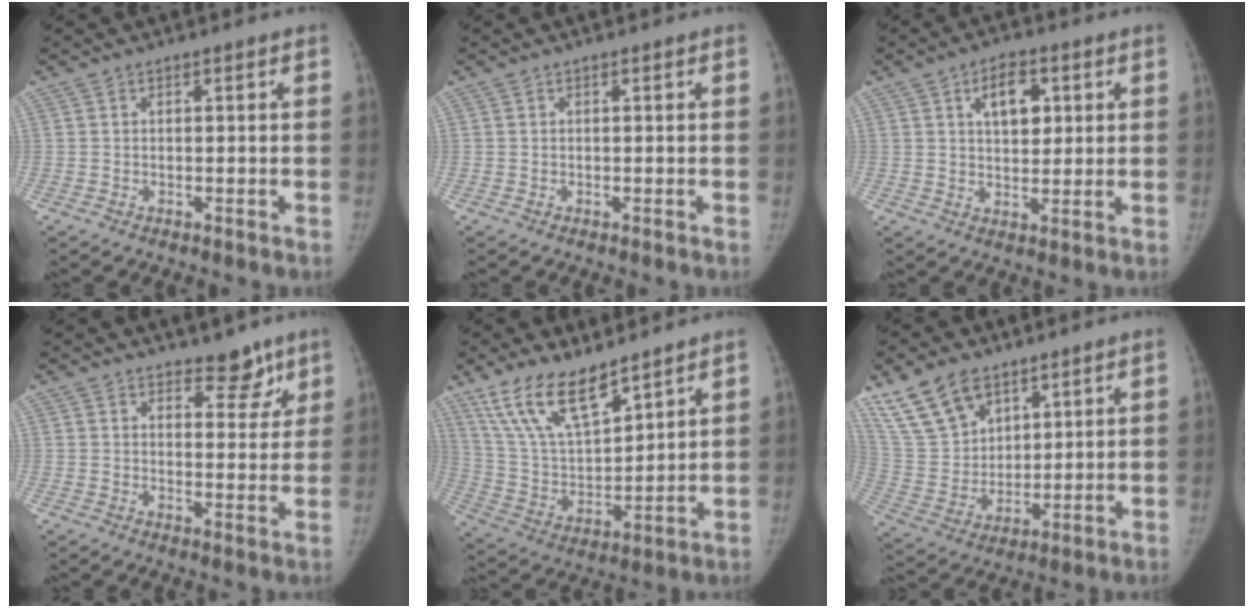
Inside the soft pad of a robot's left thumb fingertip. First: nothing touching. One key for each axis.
{"total": 0.0}
{"total": 7.5, "fx": 2.7, "fy": 4.5, "fz": 5.4, "tx": -0.056, "ty": -0.008, "tz": 0.042}
{"total": 5.6, "fx": 4.2, "fy": 2.9, "fz": 2.3, "tx": 0.008, "ty": -0.027, "tz": 0.058}
{"total": 15.1, "fx": 10.9, "fy": 5.5, "fz": 9.0, "tx": -0.145, "ty": -0.053, "tz": 0.224}
{"total": 13.8, "fx": 9.3, "fy": 8.2, "fz": 6.0, "tx": -0.095, "ty": -0.038, "tz": 0.199}